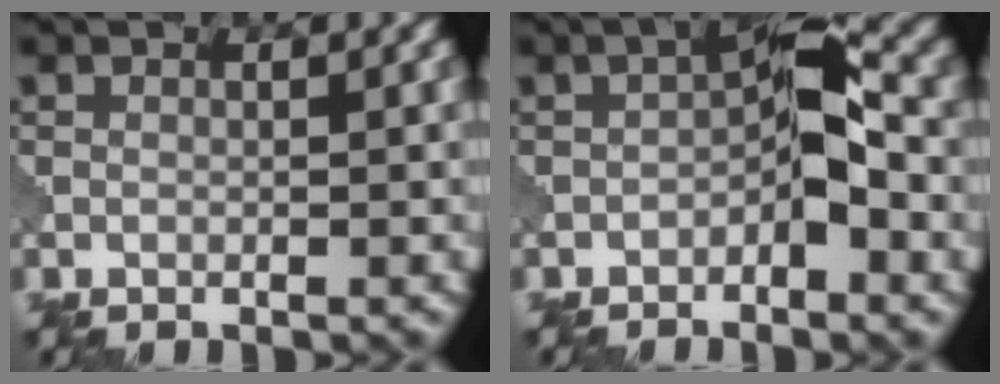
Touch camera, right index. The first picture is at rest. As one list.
[{"total": 5.1, "force": [-1.5, 1.9, 4.5], "torque": [-0.066, 0.016, -0.036]}]